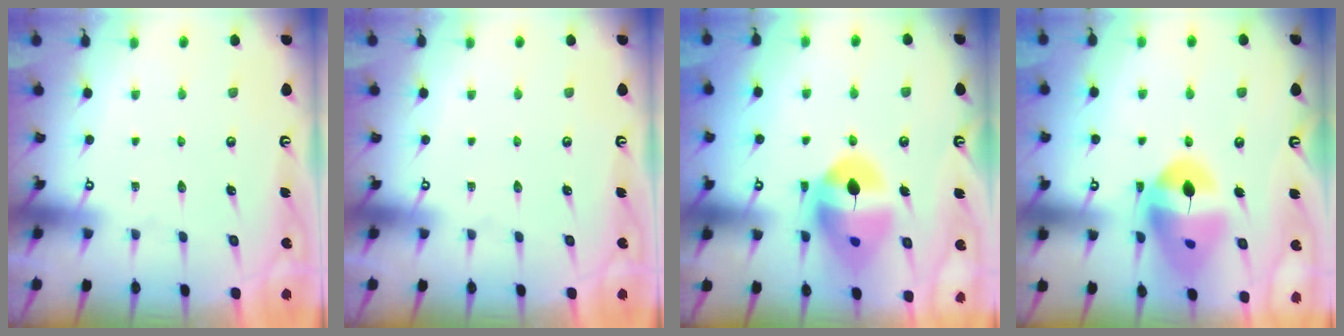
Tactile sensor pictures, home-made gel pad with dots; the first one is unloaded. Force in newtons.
{"total": 0.0}
{"total": 13.9, "press": 13.8, "slide": 1.5}
{"total": 17.1, "press": 17.0, "slide": 1.9}